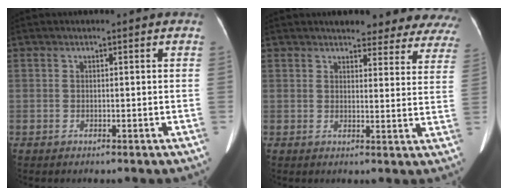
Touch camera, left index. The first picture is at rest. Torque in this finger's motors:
{"motor_torque": [0.91, -0.83, 0.13, 0.01]}